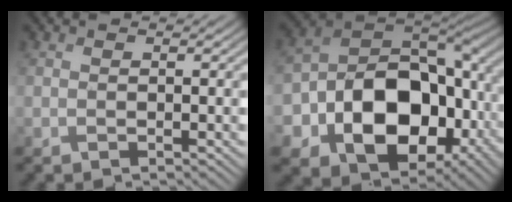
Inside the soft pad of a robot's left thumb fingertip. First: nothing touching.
{"total": 18.6, "force": [-3.7, 13.4, 12.3], "torque": [-0.230, -0.041, -0.047]}